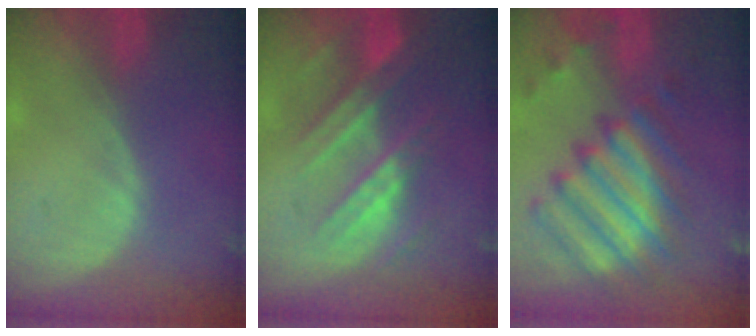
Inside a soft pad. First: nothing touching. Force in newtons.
{"total": 8.9, "press": 7.8, "slide": 4.4}
{"total": 12.2, "press": 10.5, "slide": 6.1}